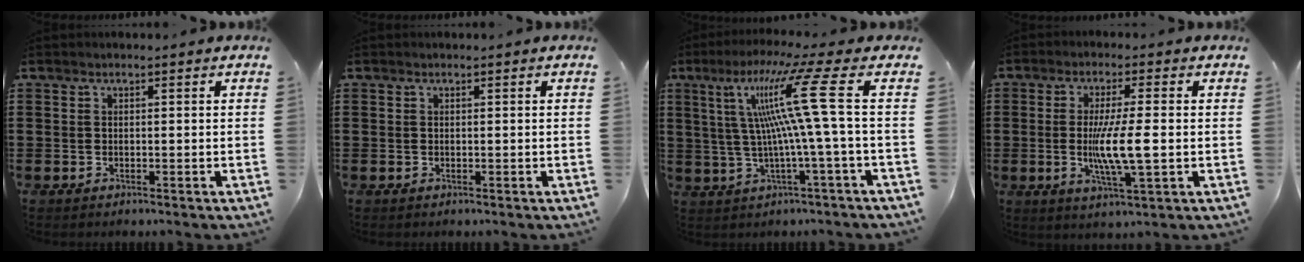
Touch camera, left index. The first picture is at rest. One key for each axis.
{"total": 0.0}
{"total": 13.2, "fx": 2.6, "fy": -0.8, "fz": 13.0, "tx": -0.270, "ty": -0.007, "tz": 0.022}
{"total": 7.5, "fx": -0.6, "fy": 0.9, "fz": 7.4, "tx": -0.142, "ty": -0.010, "tz": -0.017}